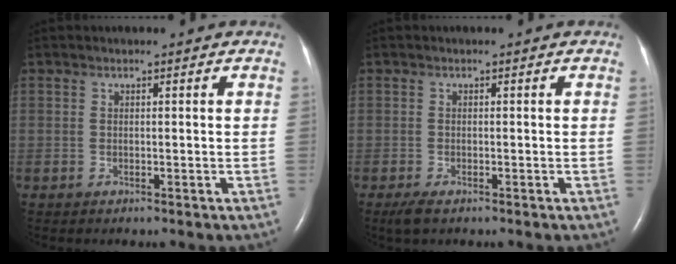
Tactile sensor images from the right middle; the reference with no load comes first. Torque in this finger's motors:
{"motor_torque": [0.24, -0.21, -0.01, 0.04]}